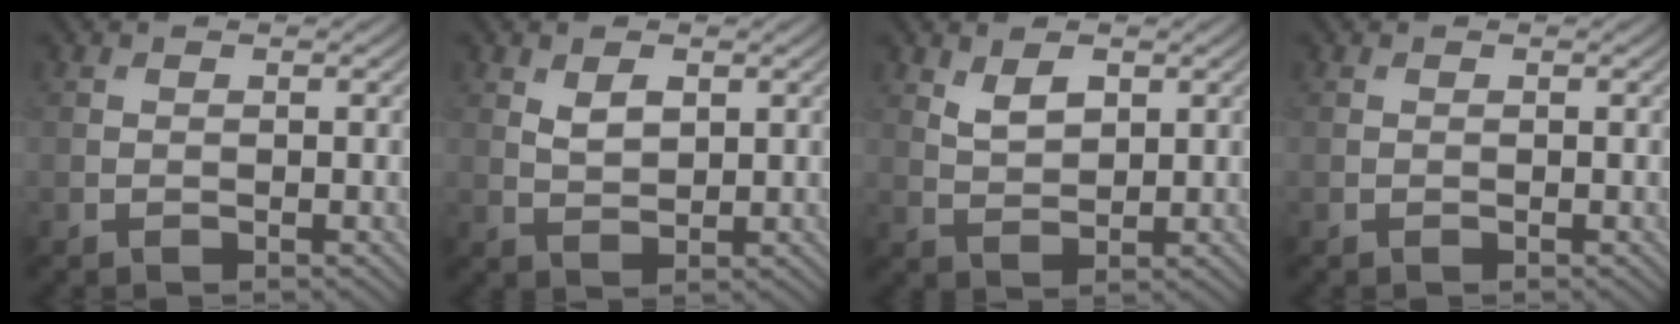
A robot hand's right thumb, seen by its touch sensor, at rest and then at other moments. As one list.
[{"total": 2.6, "force": [1.2, 1.4, 1.8], "torque": [-0.040, -0.004, 0.028]}, {"total": 3.3, "force": [1.8, 1.7, 2.2], "torque": [-0.049, -0.004, 0.040]}, {"total": 0.0}]